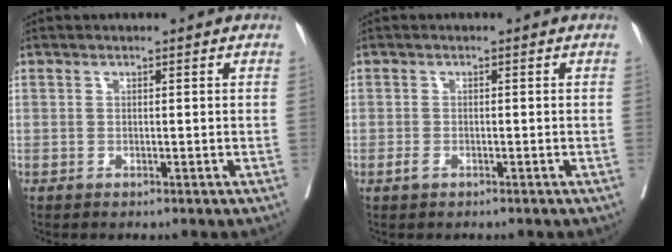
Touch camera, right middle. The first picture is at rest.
{"total": 1.1, "force": [-0.7, 0.5, 0.7], "torque": [-0.016, 0.000, -0.011]}